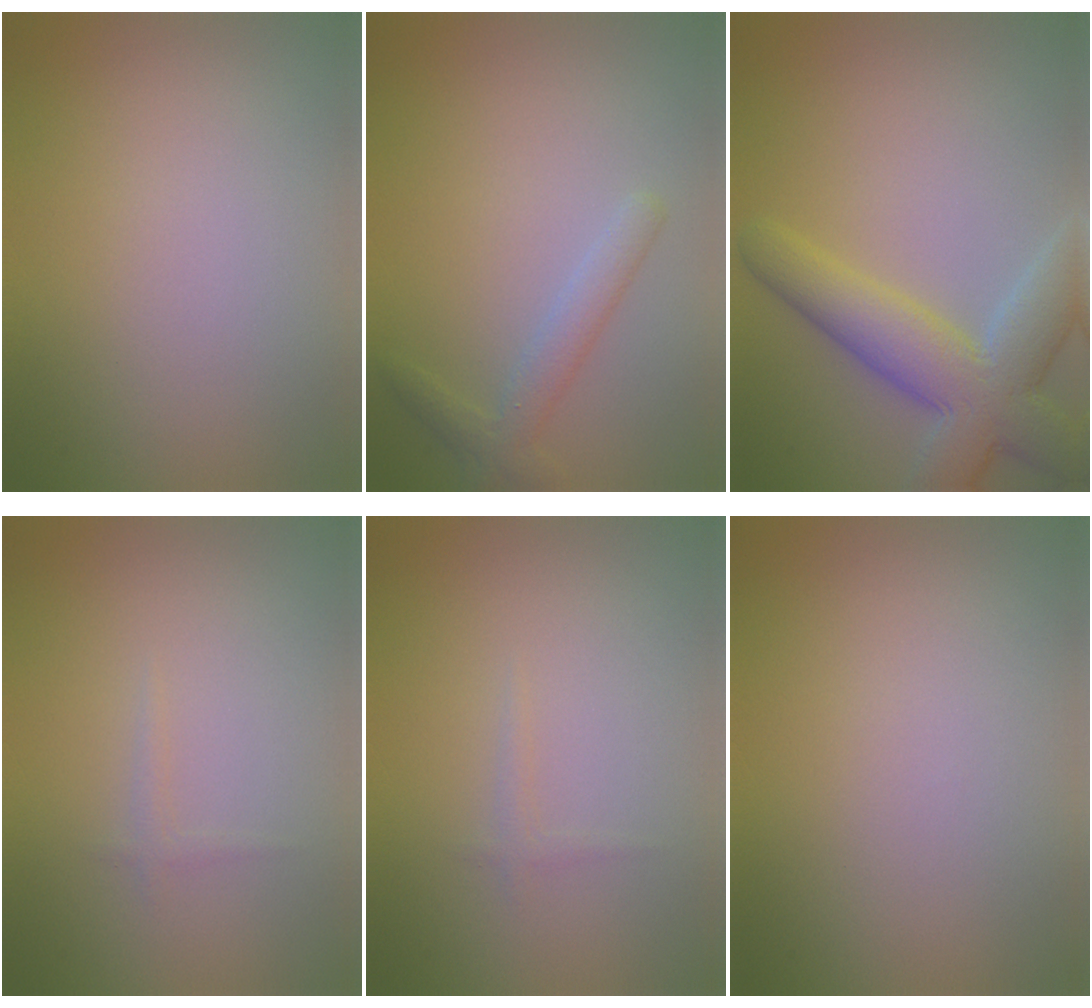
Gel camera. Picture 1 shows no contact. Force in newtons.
{"total": 2.2, "press": 2.2, "slide": 0.1}
{"total": 7.8, "press": 7.8, "slide": 0.5}
{"total": 0.6, "press": 0.6, "slide": 0.0}
{"total": 0.6, "press": 0.6, "slide": 0.0}
{"total": 0.0}